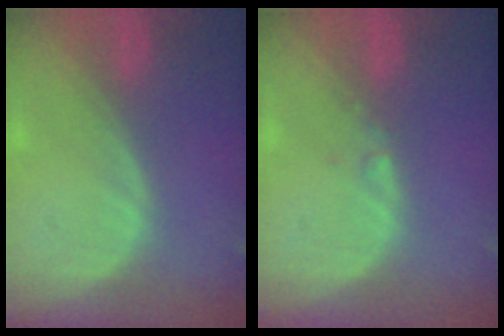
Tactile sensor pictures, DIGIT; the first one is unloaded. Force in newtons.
{"total": 0.6, "press": 0.6, "slide": 0.2}